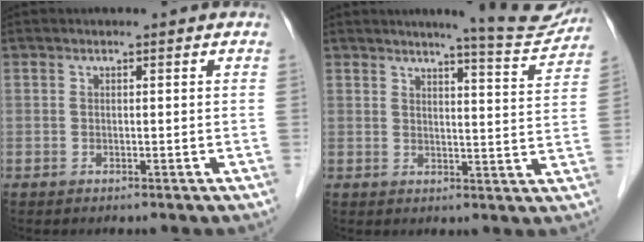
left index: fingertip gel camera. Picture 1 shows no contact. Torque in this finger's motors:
{"motor_torque": [0.59, -0.87, 0.04, 0.03]}